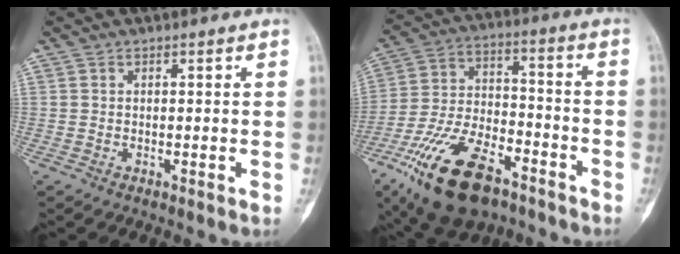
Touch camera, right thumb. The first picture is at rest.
{"total": 20.5, "force": [-12.1, 9.7, 13.4], "torque": [-0.257, 0.052, -0.215]}